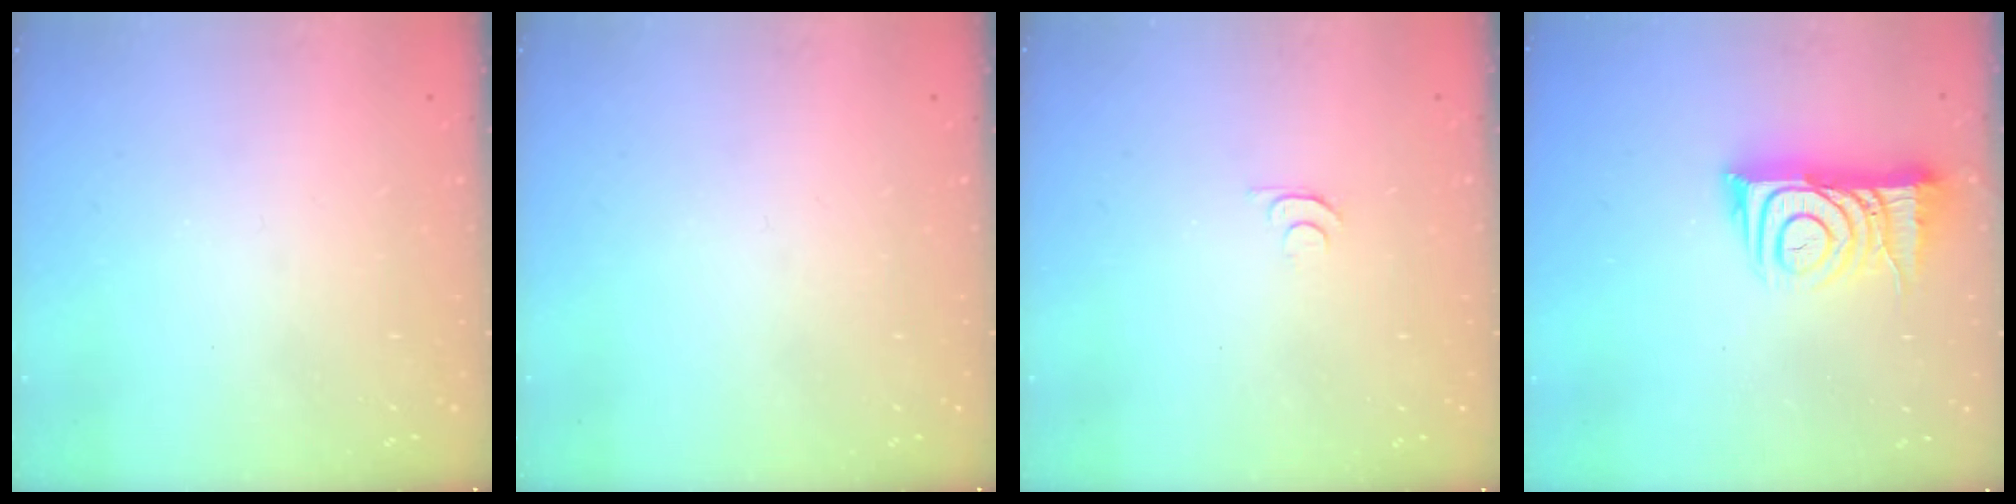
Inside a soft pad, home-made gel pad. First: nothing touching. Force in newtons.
{"total": 0.0}
{"total": 4.4, "press": 4.3, "slide": 0.6}
{"total": 11.5, "press": 11.4, "slide": 1.1}